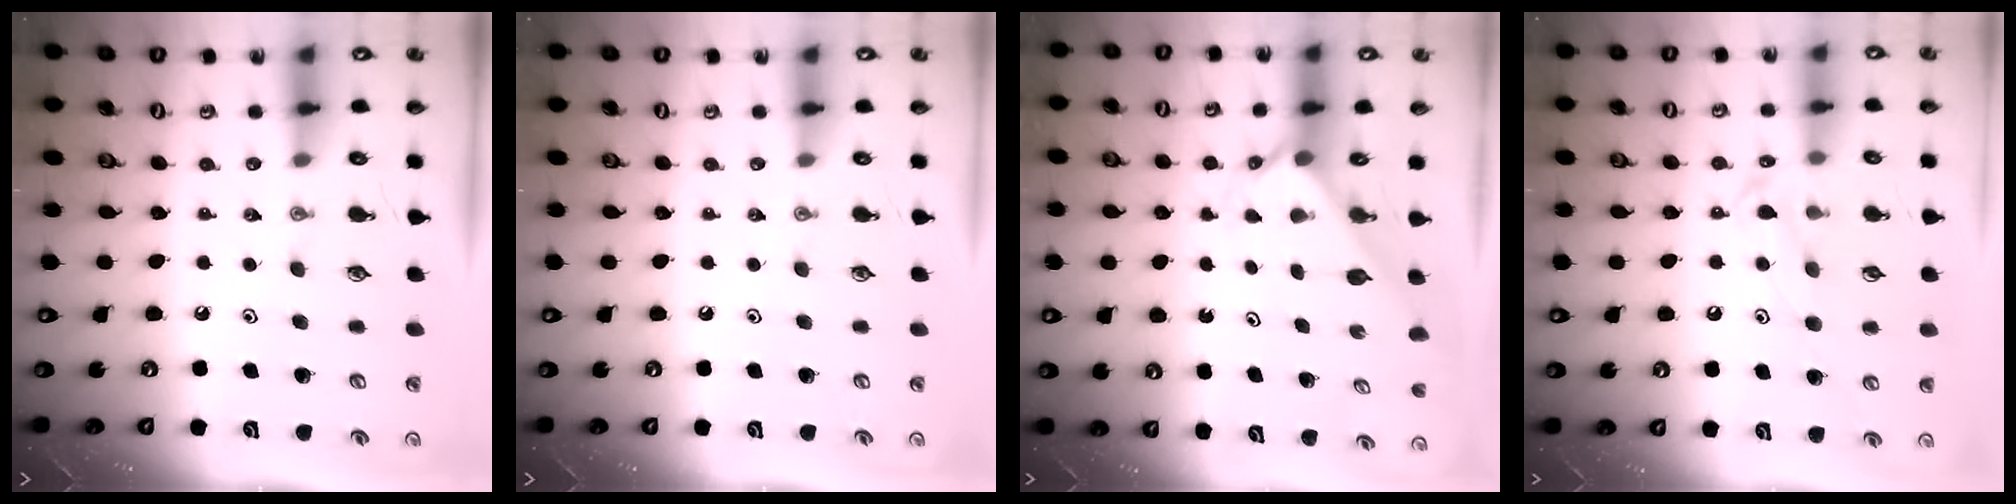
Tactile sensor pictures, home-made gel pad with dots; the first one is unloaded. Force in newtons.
{"total": 0.0}
{"total": 2.0, "press": 2.0, "slide": 0.2}
{"total": 10.1, "press": 10.1, "slide": 0.6}